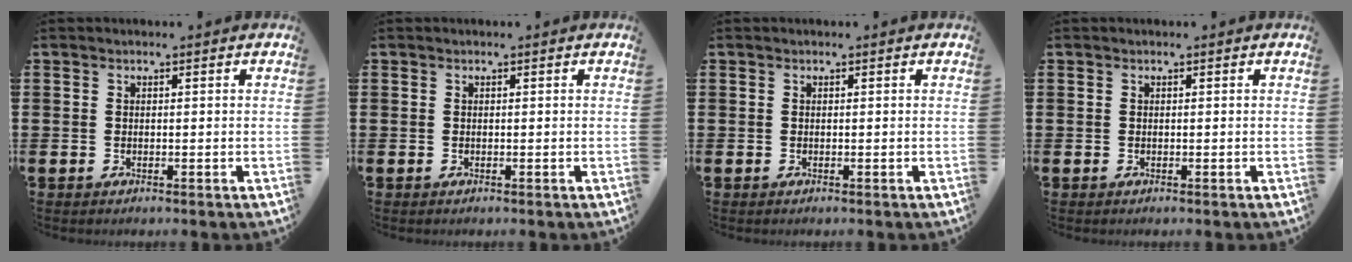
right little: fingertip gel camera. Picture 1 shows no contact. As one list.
[{"total": 0.0}, {"total": 0.0}, {"total": 0.0}]